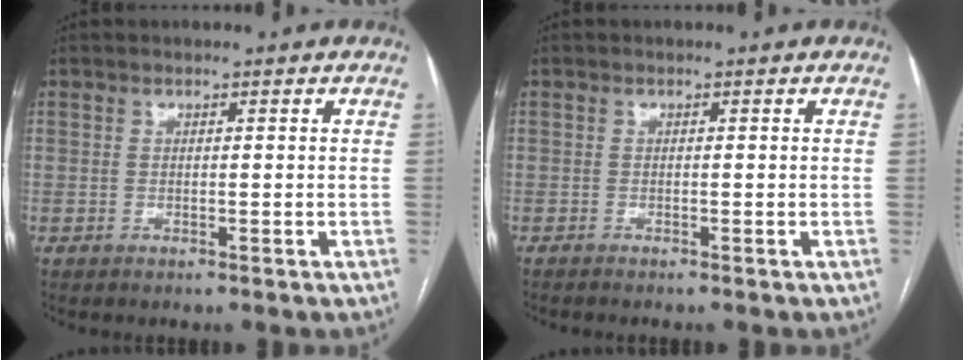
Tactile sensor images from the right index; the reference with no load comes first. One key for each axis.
{"total": 1.1, "fx": -1.0, "fy": -0.1, "fz": 0.5, "tx": -0.005, "ty": 0.000, "tz": -0.014}